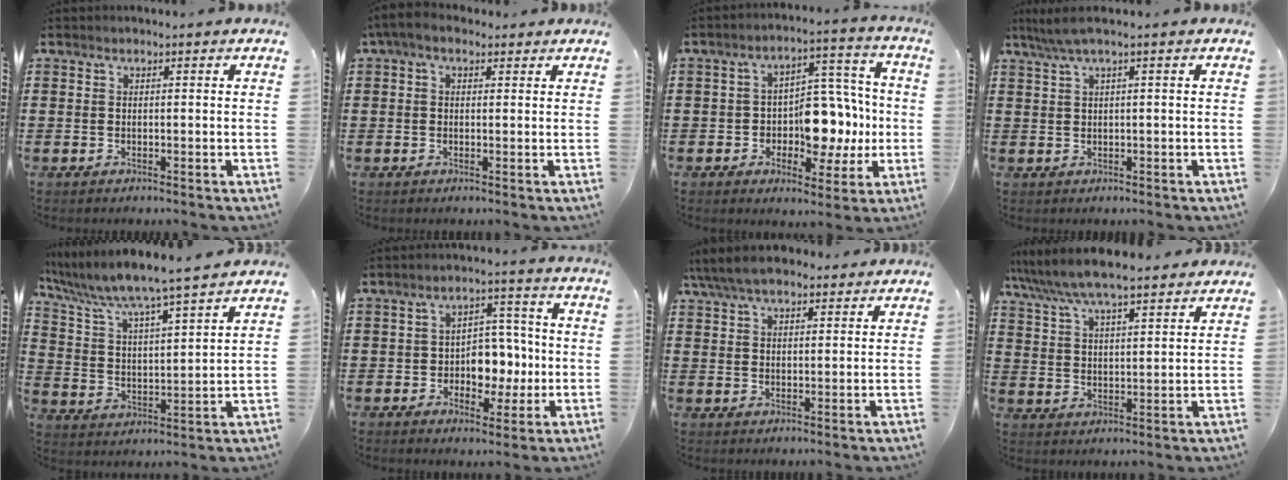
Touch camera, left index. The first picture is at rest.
{"total": 2.8, "force": [1.2, 1.5, 2.1], "torque": [-0.043, 0.008, 0.022]}
{"total": 9.4, "force": [-1.2, 6.8, 6.3], "torque": [-0.100, 0.012, -0.018]}
{"total": 2.2, "force": [0.7, -0.1, 2.1], "torque": [-0.047, -0.003, 0.008]}
{"total": 5.9, "force": [5.5, -0.5, 2.0], "torque": [-0.066, -0.039, 0.086]}
{"total": 6.4, "force": [-1.0, 5.1, 3.9], "torque": [-0.068, 0.011, -0.022]}
{"total": 6.6, "force": [5.4, 2.1, 3.1], "torque": [-0.075, -0.004, 0.103]}
{"total": 7.3, "force": [6.7, 0.6, 2.8], "torque": [-0.080, -0.029, 0.118]}